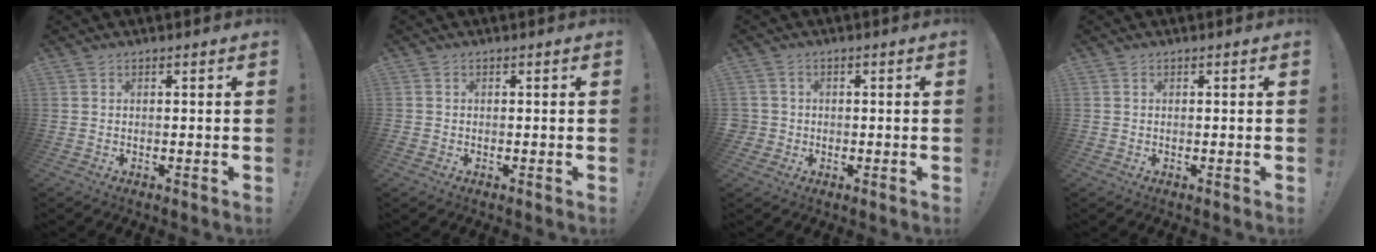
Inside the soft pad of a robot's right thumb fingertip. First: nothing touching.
{"total": 1.1, "force": [-0.6, 0.9, 0.2], "torque": [-0.002, 0.002, -0.010]}
{"total": 3.1, "force": [-0.4, 3.0, 0.8], "torque": [-0.009, 0.006, -0.006]}
{"total": 0.6, "force": [-0.4, 0.5, 0.0], "torque": [0.002, 0.000, -0.006]}